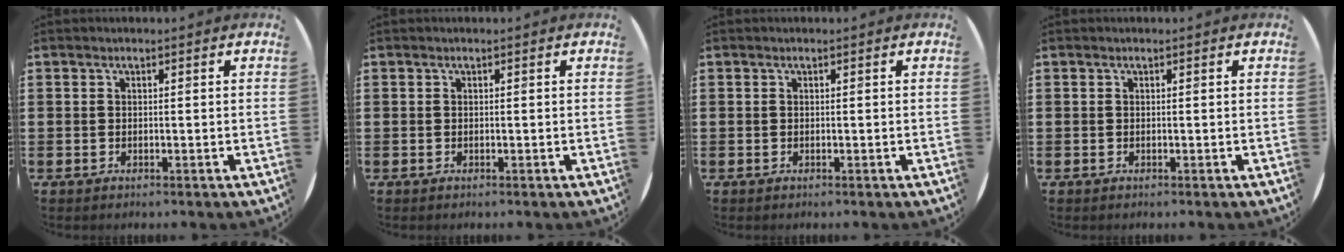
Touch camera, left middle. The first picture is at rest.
{"total": 0.0}
{"total": 0.0}
{"total": 0.0}